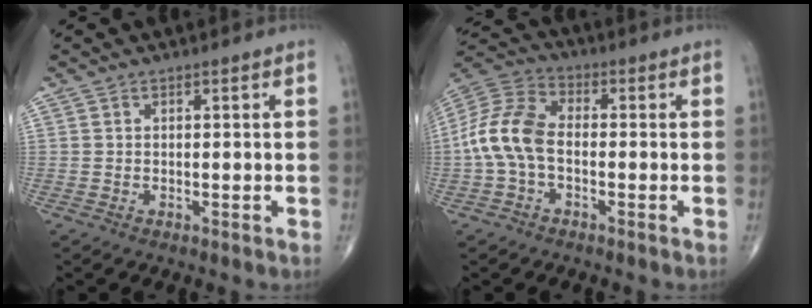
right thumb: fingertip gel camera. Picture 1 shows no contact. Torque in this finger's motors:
{"motor_torque": [0.04, 0.26, 0.76, -0.18, 0.24]}